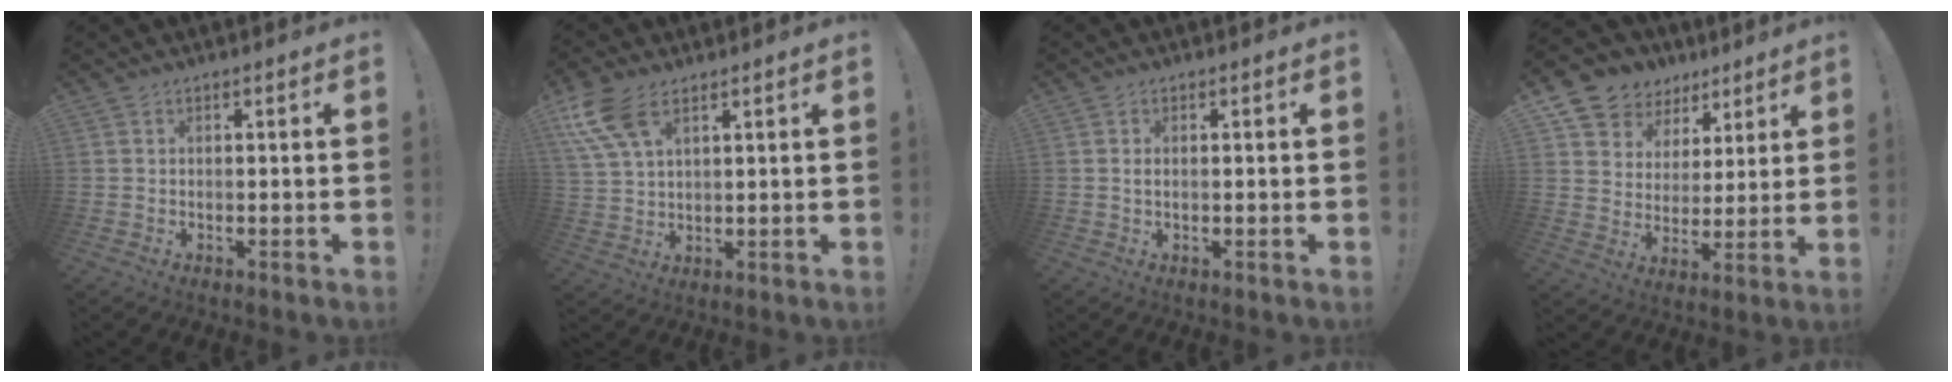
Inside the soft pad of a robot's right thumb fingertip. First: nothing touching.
{"total": 10.7, "force": [6.0, 5.1, 7.3], "torque": [-0.151, -0.020, 0.116]}
{"total": 1.1, "force": [0.0, 0.4, 1.0], "torque": [-0.014, 0.000, -0.002]}
{"total": 9.7, "force": [6.1, 7.3, 1.7], "torque": [-0.022, -0.053, 0.122]}